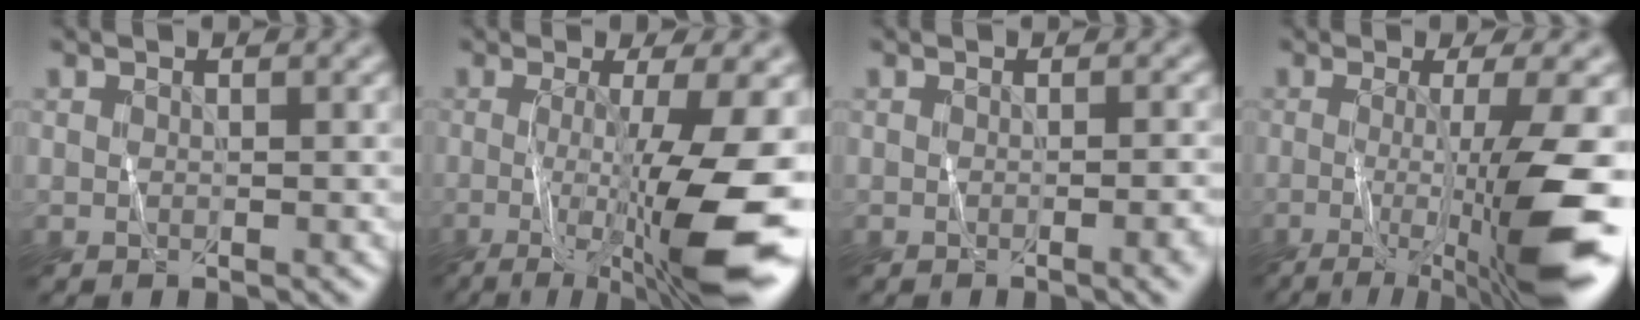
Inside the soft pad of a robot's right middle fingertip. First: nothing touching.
{"total": 10.8, "force": [-2.0, 2.4, 10.3], "torque": [-0.167, -0.027, -0.027]}
{"total": 3.4, "force": [-0.7, 1.2, 3.2], "torque": [-0.024, 0.001, -0.007]}
{"total": 9.9, "force": [-2.2, 1.8, 9.4], "torque": [-0.140, -0.017, -0.036]}